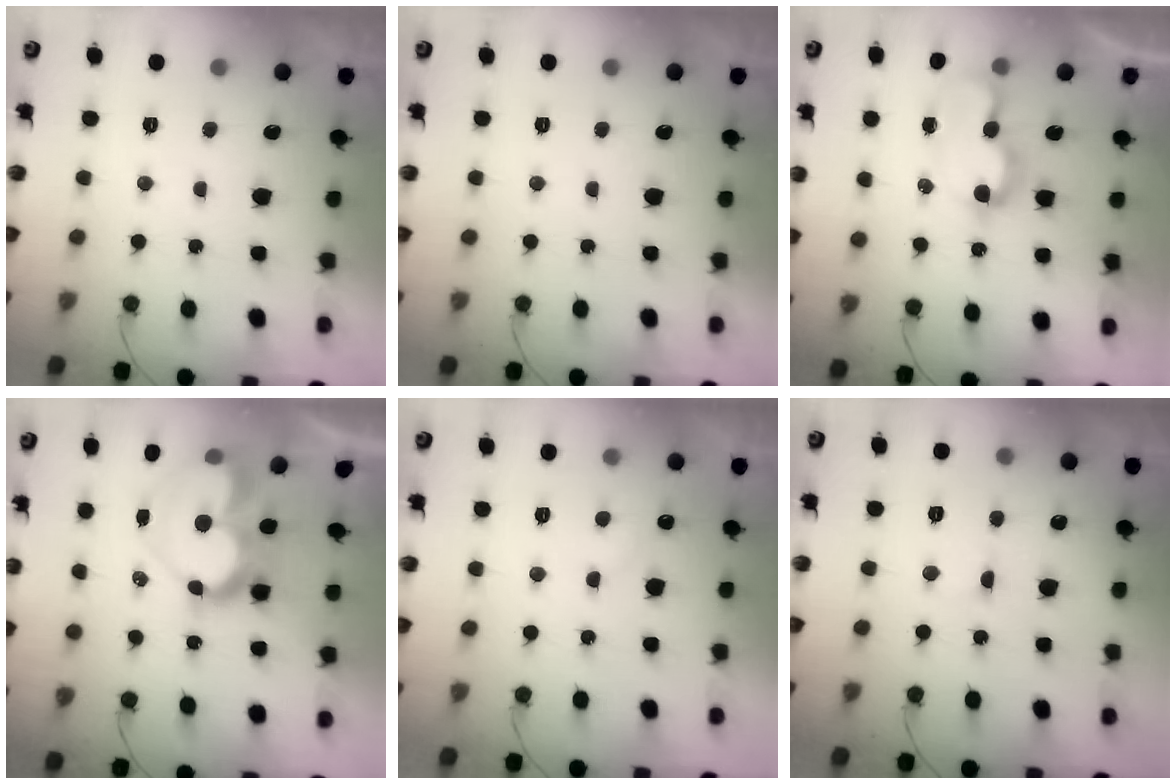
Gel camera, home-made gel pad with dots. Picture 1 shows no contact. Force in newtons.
{"total": 0.0}
{"total": 8.0, "press": 8.0, "slide": 0.2}
{"total": 13.6, "press": 13.6, "slide": 1.3}
{"total": 4.3, "press": 4.3, "slide": 0.2}
{"total": 3.3, "press": 3.3, "slide": 0.4}